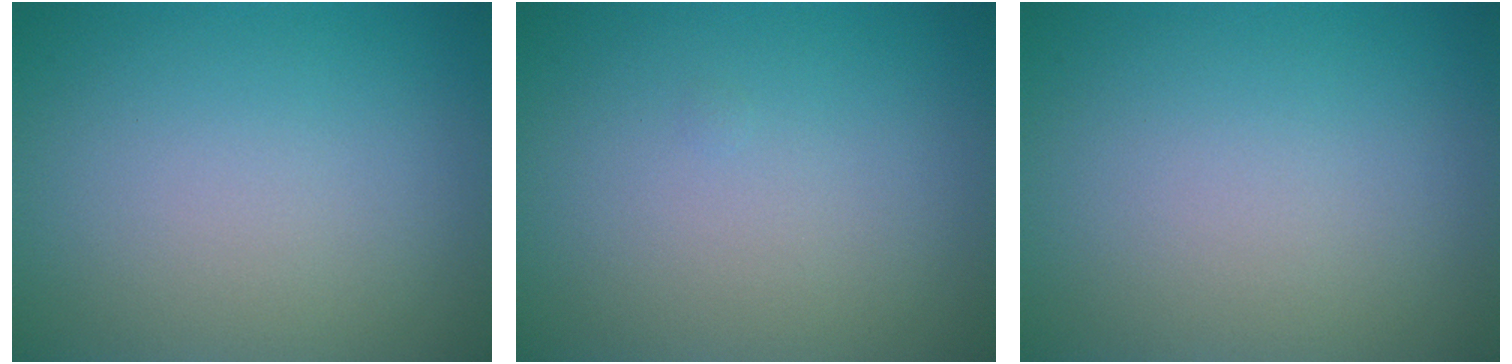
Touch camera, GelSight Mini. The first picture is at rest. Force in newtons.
{"total": 0.0}
{"total": 0.0}